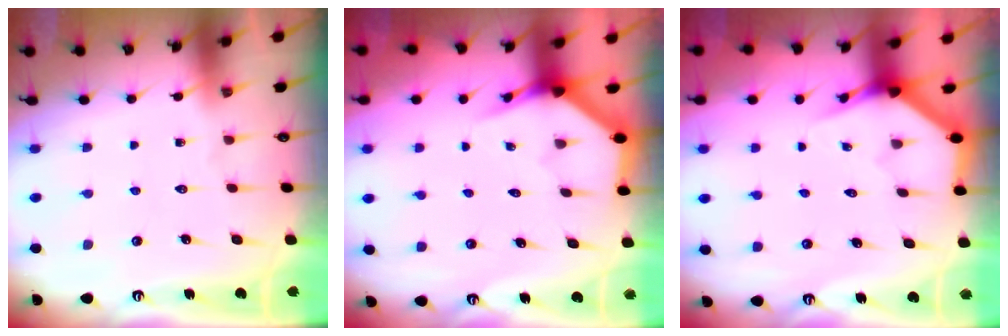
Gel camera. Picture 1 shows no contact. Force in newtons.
{"total": 3.9, "press": 3.9, "slide": 0.2}
{"total": 3.7, "press": 3.7, "slide": 0.3}